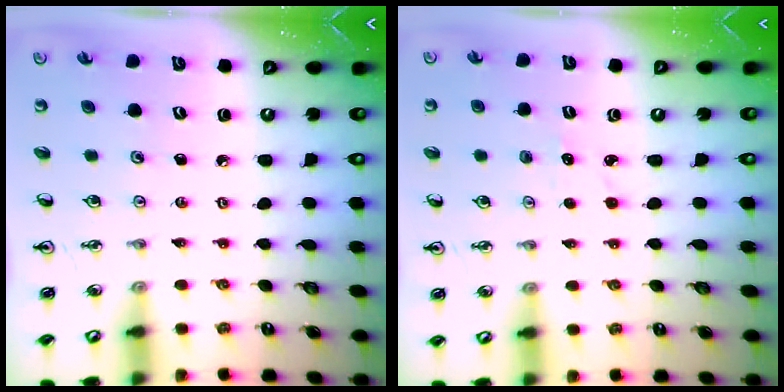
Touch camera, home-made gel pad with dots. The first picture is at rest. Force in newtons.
{"total": 1.2, "press": 1.1, "slide": 0.2}